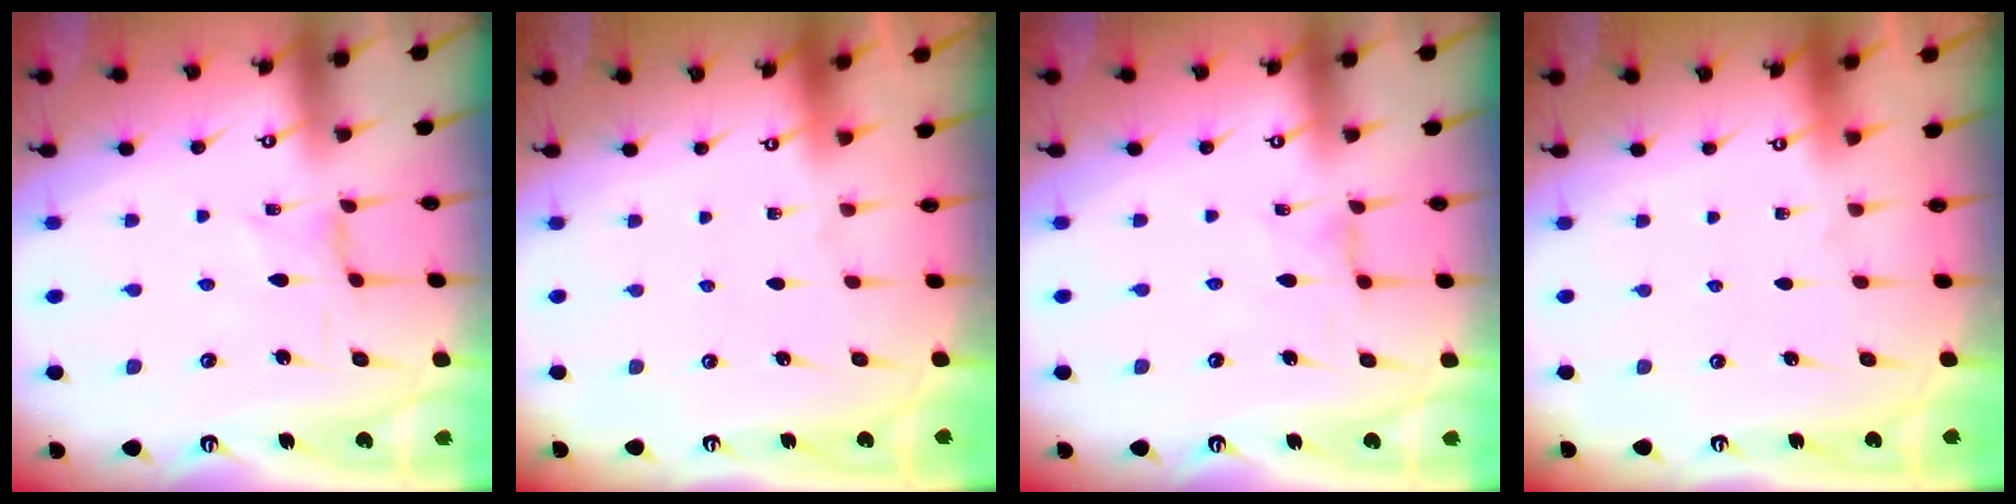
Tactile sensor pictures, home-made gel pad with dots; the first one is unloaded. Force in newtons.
{"total": 0.0}
{"total": 1.6, "press": 1.6, "slide": 0.2}
{"total": 0.0}